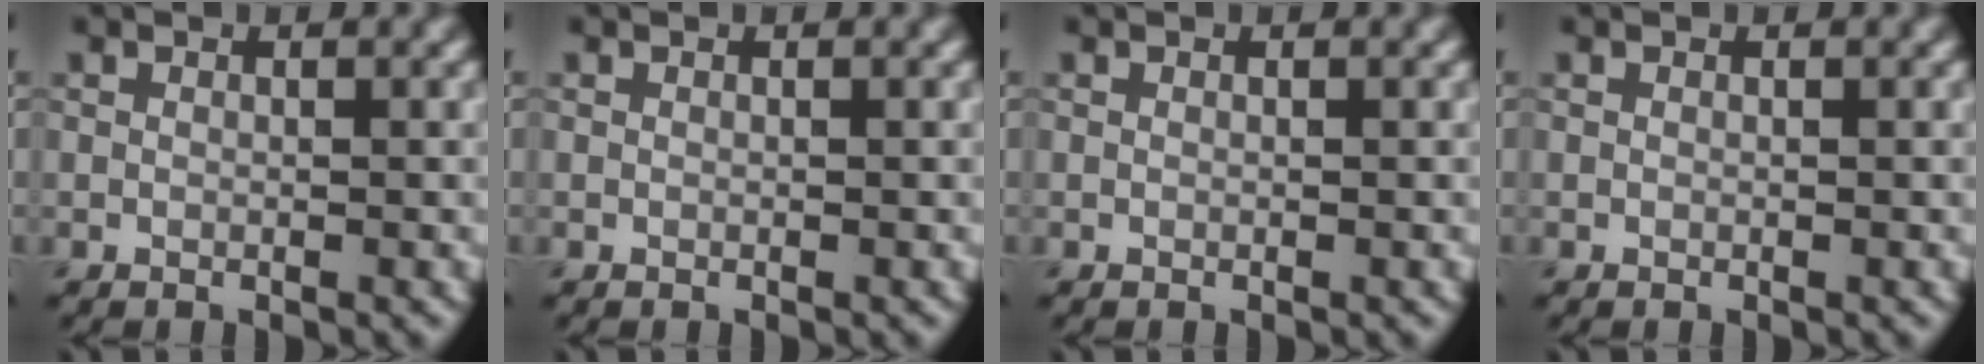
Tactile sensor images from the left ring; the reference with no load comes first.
{"total": 0.0}
{"total": 0.0}
{"total": 0.0}